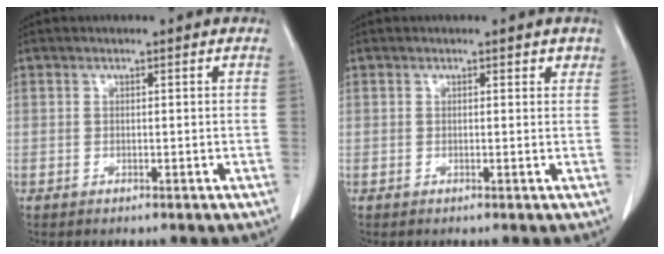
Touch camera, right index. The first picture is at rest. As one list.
[{"total": 1.1, "force": [0.8, 0.7, 0.4], "torque": [0.001, -0.002, 0.004]}]